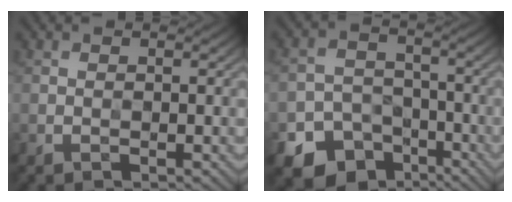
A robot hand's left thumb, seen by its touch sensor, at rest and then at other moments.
{"total": 9.8, "force": [-6.3, 6.9, 3.1], "torque": [-0.060, -0.023, -0.104]}